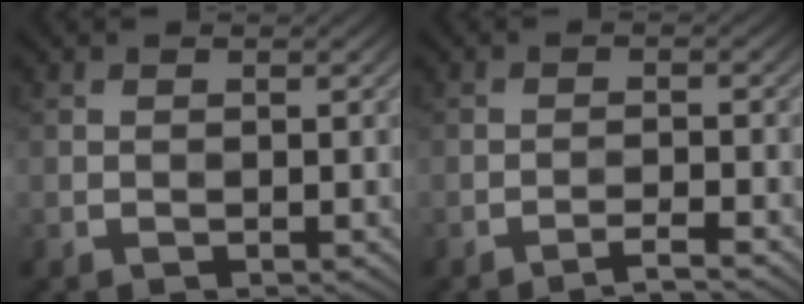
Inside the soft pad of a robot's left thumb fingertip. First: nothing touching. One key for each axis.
{"total": 2.6, "fx": -2.1, "fy": 0.1, "fz": 1.6, "tx": -0.020, "ty": 0.008, "tz": -0.045}